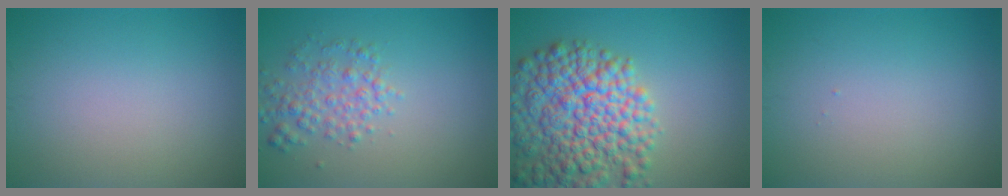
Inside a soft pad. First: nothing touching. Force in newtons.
{"total": 2.9, "press": 2.9, "slide": 0.1}
{"total": 10.3, "press": 10.3, "slide": 0.5}
{"total": 0.0}